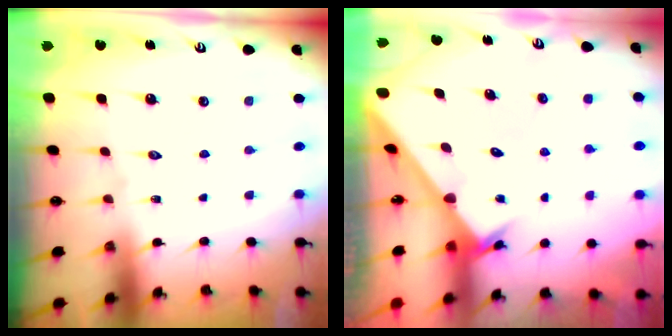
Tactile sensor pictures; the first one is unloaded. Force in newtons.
{"total": 2.4, "press": 2.4, "slide": 0.2}